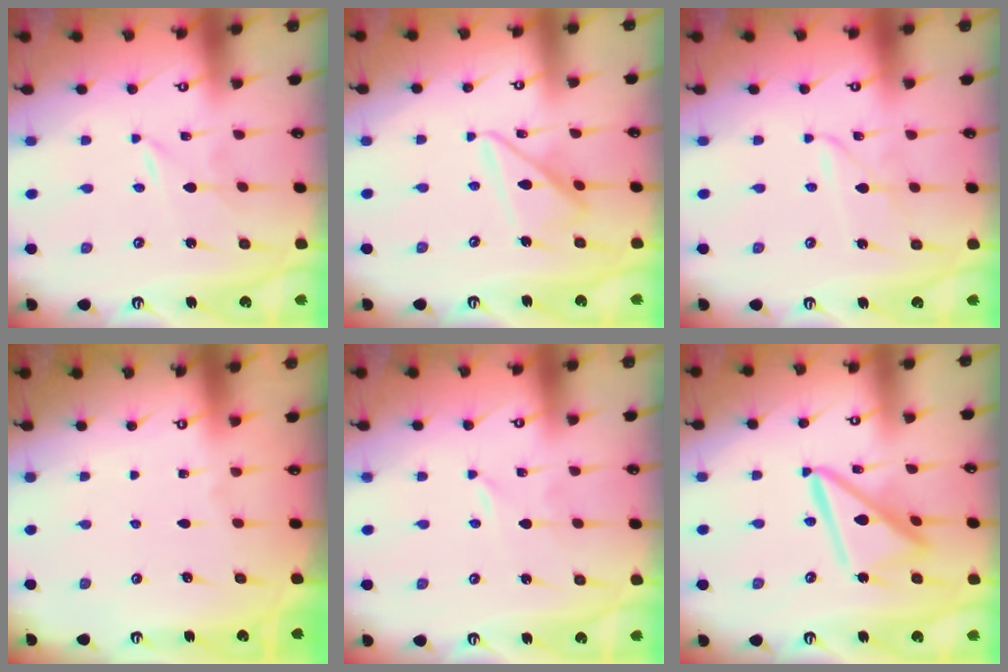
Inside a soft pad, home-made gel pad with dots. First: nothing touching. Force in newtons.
{"total": 12.6, "press": 12.6, "slide": 1.1}
{"total": 2.4, "press": 2.4, "slide": 0.3}
{"total": 0.0}
{"total": 0.0}
{"total": 14.5, "press": 14.4, "slide": 1.6}